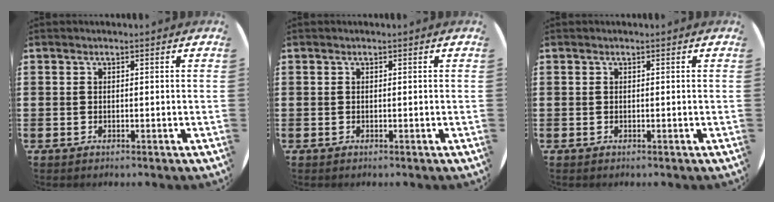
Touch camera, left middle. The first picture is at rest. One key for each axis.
{"total": 0.0}
{"total": 0.0}